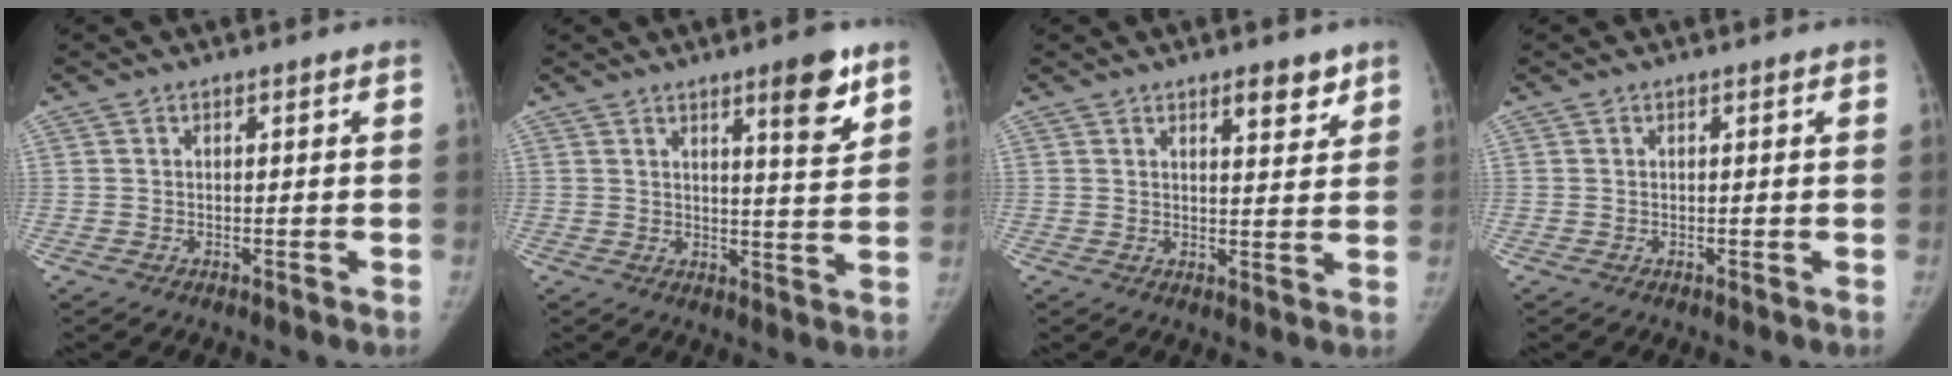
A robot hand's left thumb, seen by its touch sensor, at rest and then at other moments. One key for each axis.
{"total": 7.7, "fx": 4.7, "fy": 1.5, "fz": 5.9, "tx": -0.073, "ty": -0.032, "tz": 0.066}
{"total": 4.9, "fx": 3.3, "fy": 1.7, "fz": 3.1, "tx": -0.027, "ty": -0.022, "tz": 0.046}
{"total": 0.0}